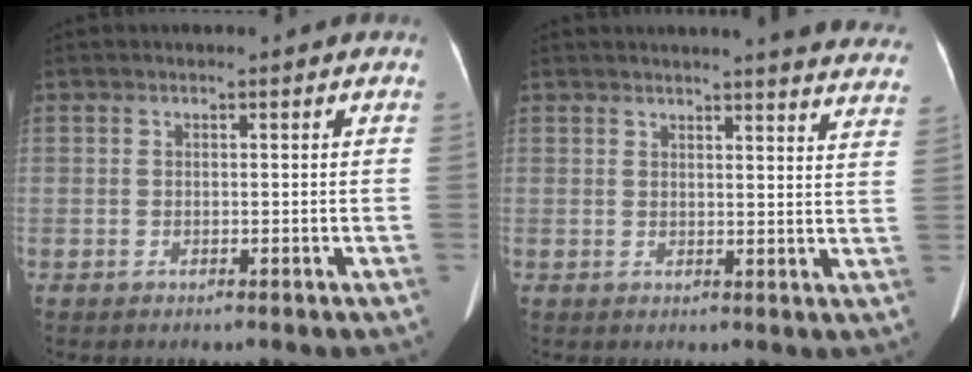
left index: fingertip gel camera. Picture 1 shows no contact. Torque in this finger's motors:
{"motor_torque": [0.19, -0.43, 0.05, 0.03]}